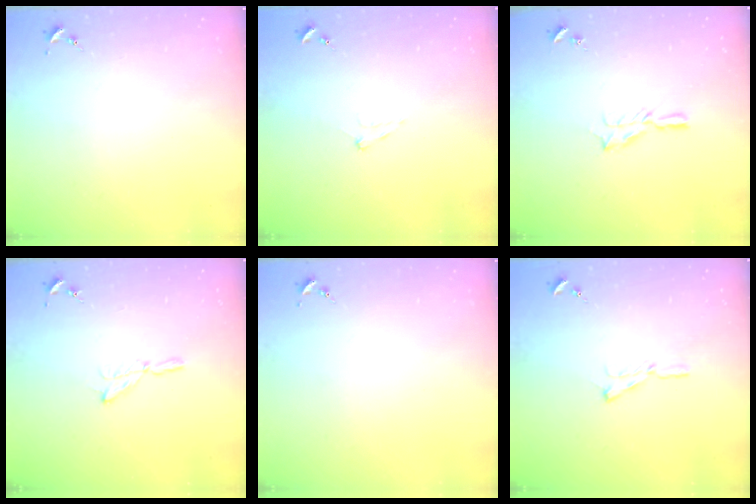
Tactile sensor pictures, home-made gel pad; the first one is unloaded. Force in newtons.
{"total": 6.0, "press": 6.0, "slide": 0.6}
{"total": 5.6, "press": 5.6, "slide": 0.6}
{"total": 5.3, "press": 5.2, "slide": 0.6}
{"total": 0.0}
{"total": 5.8, "press": 5.8, "slide": 0.6}